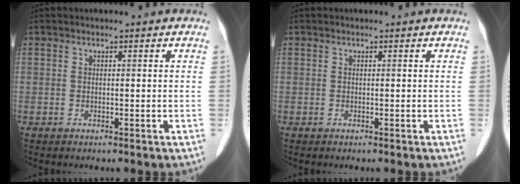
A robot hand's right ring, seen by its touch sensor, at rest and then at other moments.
{"total": 0.0}